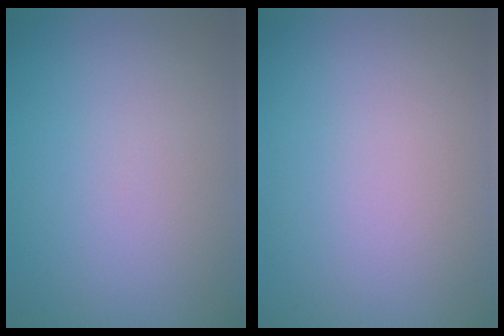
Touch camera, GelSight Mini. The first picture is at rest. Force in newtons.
{"total": 0.0}